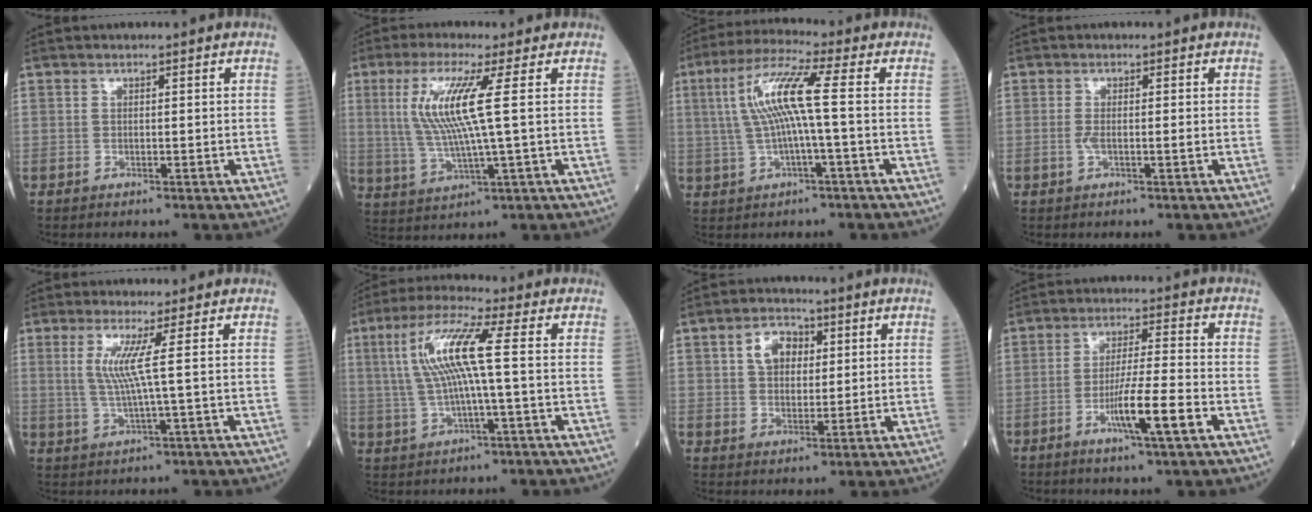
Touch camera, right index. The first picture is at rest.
{"total": 9.5, "force": [2.0, -0.6, 9.3], "torque": [-0.203, -0.003, 0.040]}
{"total": 9.5, "force": [0.8, 0.1, 9.4], "torque": [-0.193, 0.023, 0.013]}
{"total": 1.6, "force": [-0.3, 0.2, 1.6], "torque": [-0.031, -0.001, -0.007]}
{"total": 4.5, "force": [1.0, -1.2, 4.2], "torque": [-0.091, -0.004, 0.024]}
{"total": 10.2, "force": [1.4, 0.2, 10.1], "torque": [-0.212, 0.020, 0.025]}
{"total": 5.6, "force": [1.9, 3.7, 3.8], "torque": [-0.067, 0.015, 0.034]}
{"total": 8.3, "force": [-3.5, -0.3, 7.5], "torque": [-0.136, -0.009, -0.064]}